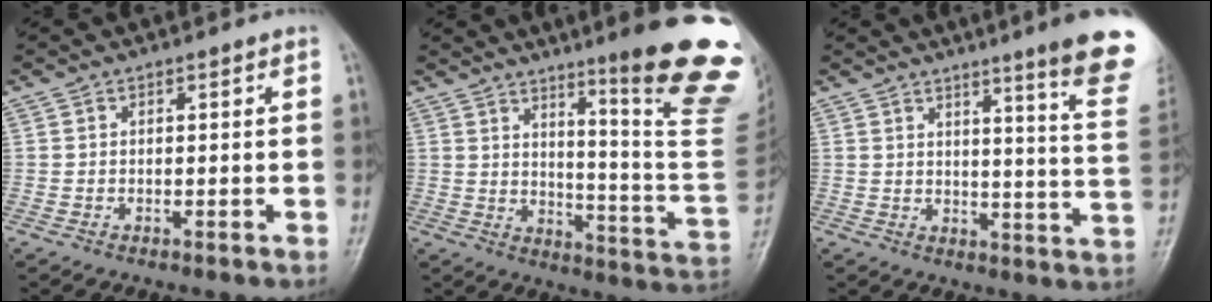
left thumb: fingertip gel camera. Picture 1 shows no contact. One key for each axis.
{"total": 23.7, "fx": 13.5, "fy": 2.7, "fz": 19.4, "tx": -0.213, "ty": -0.084, "tz": 0.187}
{"total": 15.9, "fx": 10.8, "fy": 0.4, "fz": 11.7, "tx": -0.126, "ty": -0.072, "tz": 0.123}